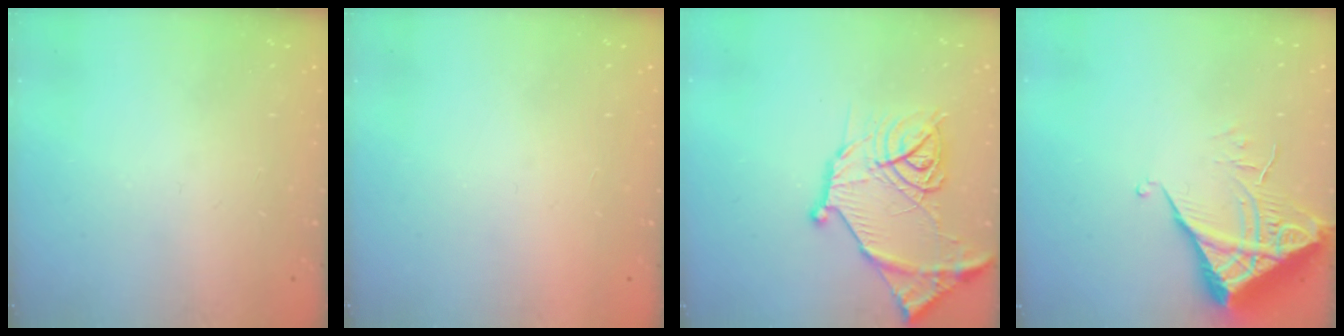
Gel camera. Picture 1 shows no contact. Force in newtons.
{"total": 1.5, "press": 1.5, "slide": 0.1}
{"total": 16.8, "press": 16.7, "slide": 1.5}
{"total": 6.6, "press": 6.6, "slide": 0.4}